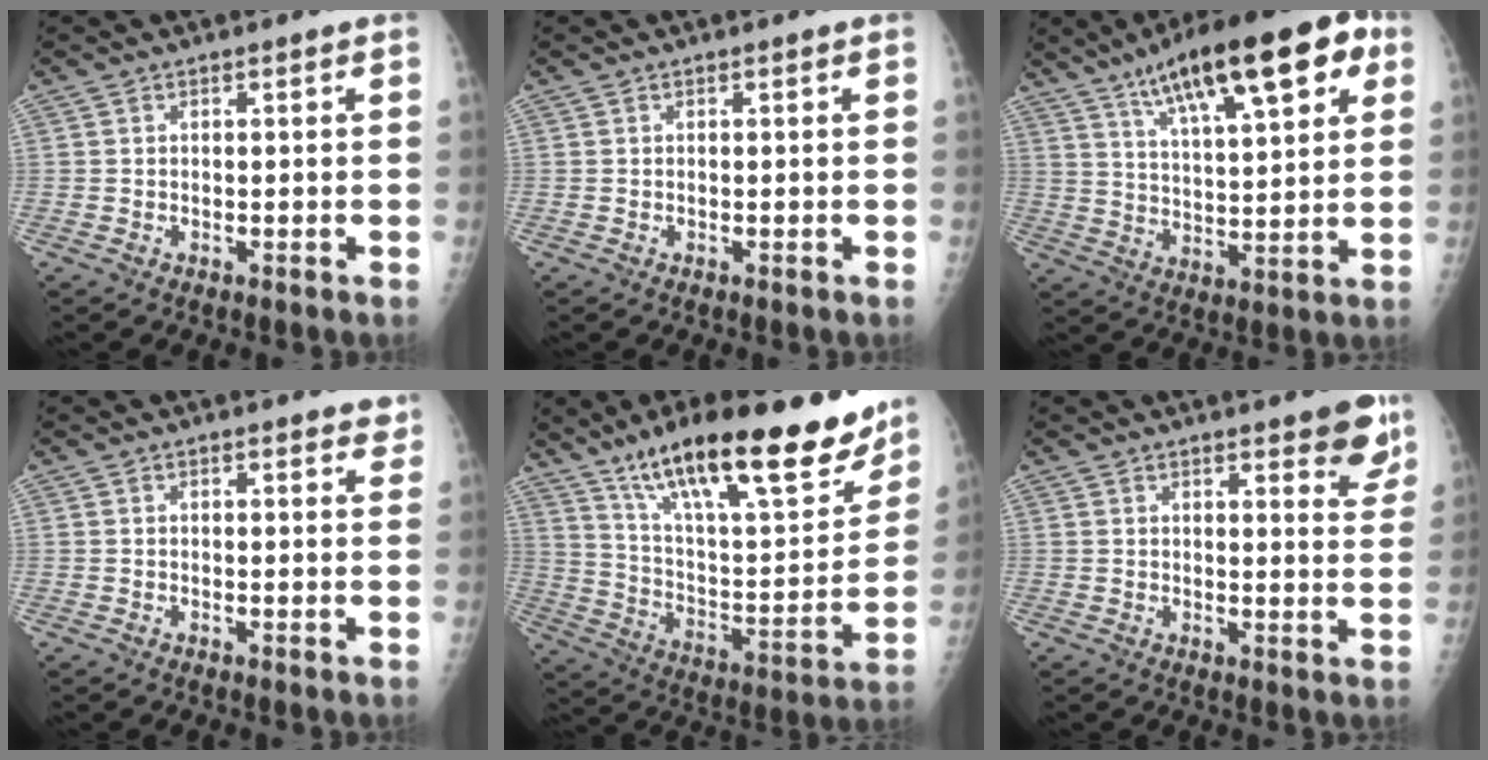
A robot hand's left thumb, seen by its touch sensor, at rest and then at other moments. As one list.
[{"total": 0.0}, {"total": 21.3, "force": [10.7, 6.5, 17.2], "torque": [-0.242, -0.007, 0.168]}, {"total": 3.5, "force": [2.8, 1.0, 1.8], "torque": [-0.003, -0.004, 0.029]}, {"total": 28.0, "force": [19.1, 7.6, 19.0], "torque": [-0.265, -0.062, 0.314]}, {"total": 8.0, "force": [5.4, 2.0, 5.6], "torque": [-0.044, -0.027, 0.065]}]